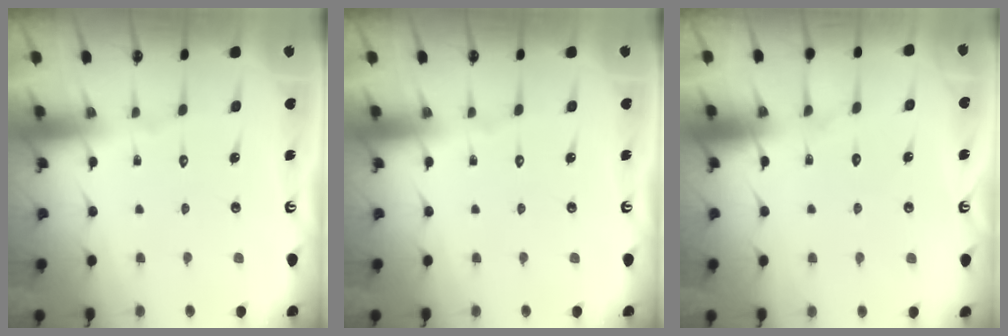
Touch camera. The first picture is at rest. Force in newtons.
{"total": 0.0}
{"total": 6.6, "press": 6.5, "slide": 0.6}